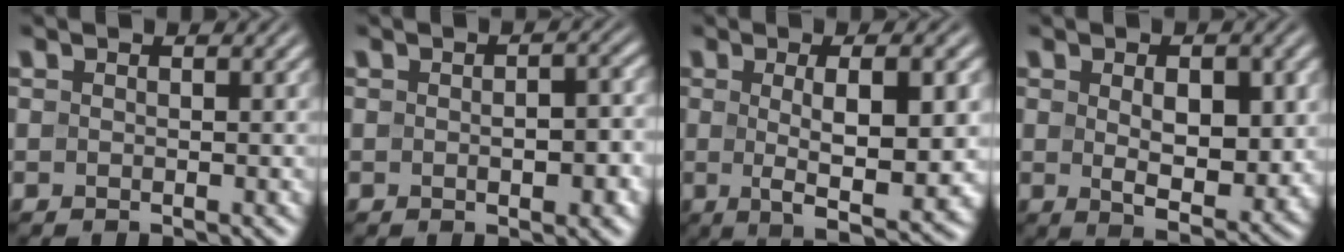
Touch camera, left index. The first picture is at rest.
{"total": 4.3, "force": [-0.6, 2.0, 3.7], "torque": [-0.038, 0.000, -0.003]}
{"total": 8.0, "force": [0.1, 2.1, 7.8], "torque": [-0.119, -0.005, 0.006]}
{"total": 6.0, "force": [0.7, 3.1, 5.1], "torque": [-0.076, -0.012, 0.020]}